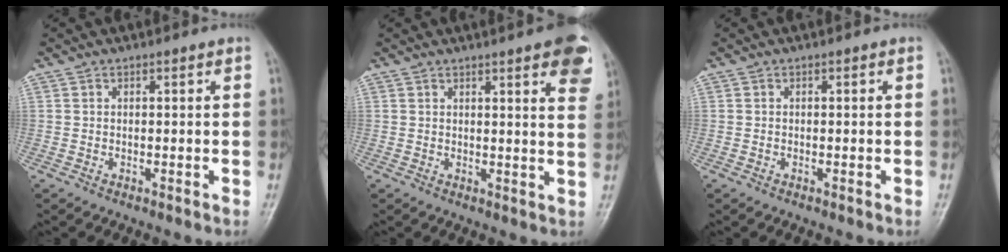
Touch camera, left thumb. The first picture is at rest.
{"total": 10.3, "force": [5.5, 2.1, 8.4], "torque": [-0.080, -0.015, 0.056]}
{"total": 0.0}